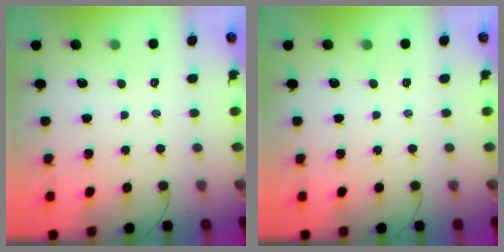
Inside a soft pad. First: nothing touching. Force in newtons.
{"total": 0.0}